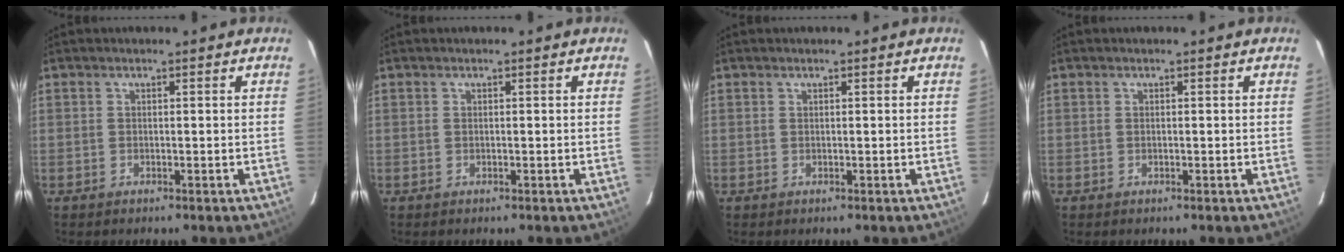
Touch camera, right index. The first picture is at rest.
{"total": 0.0}
{"total": 0.0}
{"total": 0.0}